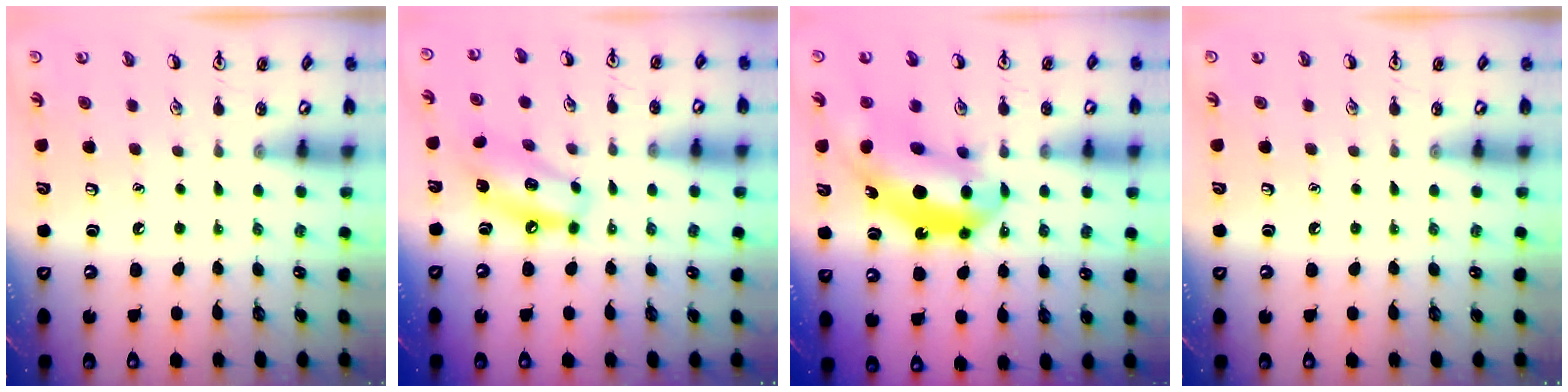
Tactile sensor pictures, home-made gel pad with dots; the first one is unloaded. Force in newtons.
{"total": 10.5, "press": 10.2, "slide": 2.7}
{"total": 14.0, "press": 13.3, "slide": 4.5}
{"total": 0.0}